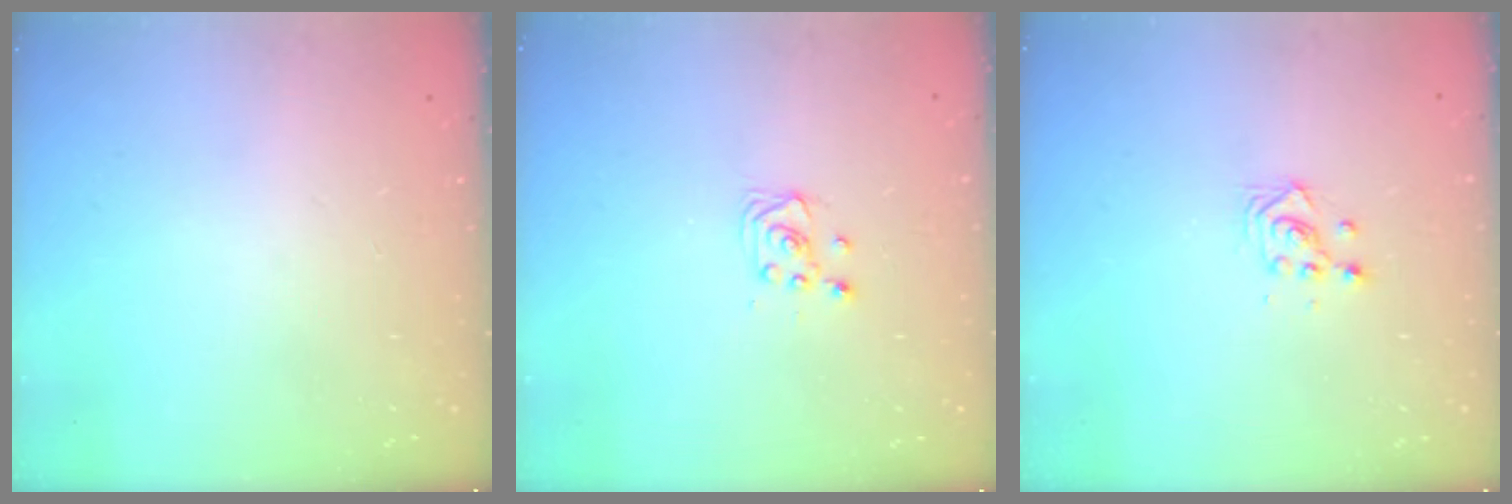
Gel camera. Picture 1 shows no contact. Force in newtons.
{"total": 2.9, "press": 2.9, "slide": 0.4}
{"total": 2.9, "press": 2.9, "slide": 0.1}